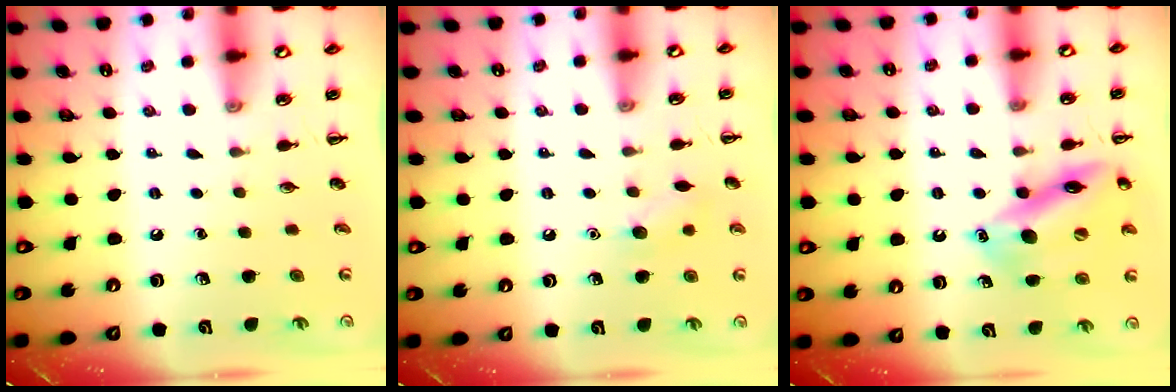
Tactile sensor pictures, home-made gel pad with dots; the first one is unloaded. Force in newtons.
{"total": 7.8, "press": 7.5, "slide": 2.0}
{"total": 15.1, "press": 14.9, "slide": 2.3}